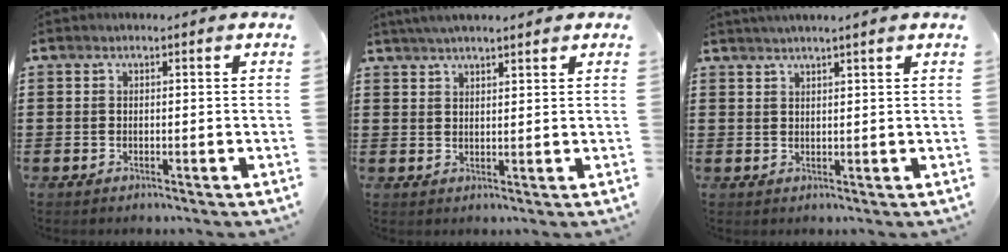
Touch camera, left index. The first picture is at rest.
{"total": 3.2, "force": [2.9, 0.3, 1.4], "torque": [-0.034, 0.004, 0.055]}
{"total": 1.9, "force": [1.8, -0.4, 0.6], "torque": [-0.013, 0.000, 0.034]}